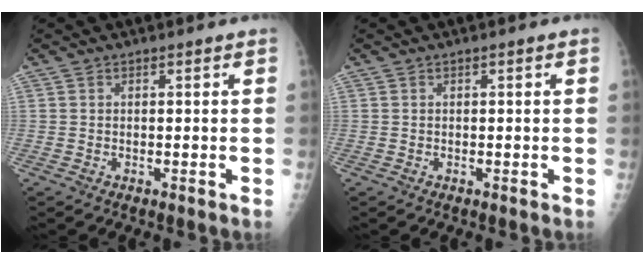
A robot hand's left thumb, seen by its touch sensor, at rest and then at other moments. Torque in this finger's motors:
{"motor_torque": [0.00, 0.00, -0.03, -0.03, 0.00]}